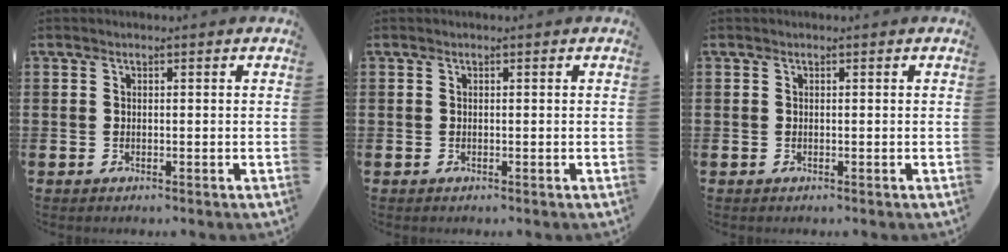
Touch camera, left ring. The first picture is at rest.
{"total": 0.0}
{"total": 0.0}